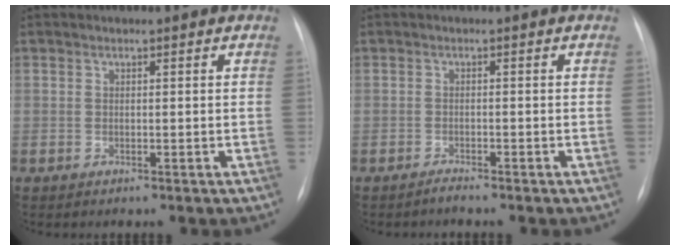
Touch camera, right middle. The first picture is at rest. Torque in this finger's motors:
{"motor_torque": [-0.01, 0.07, -0.03, 0.00]}